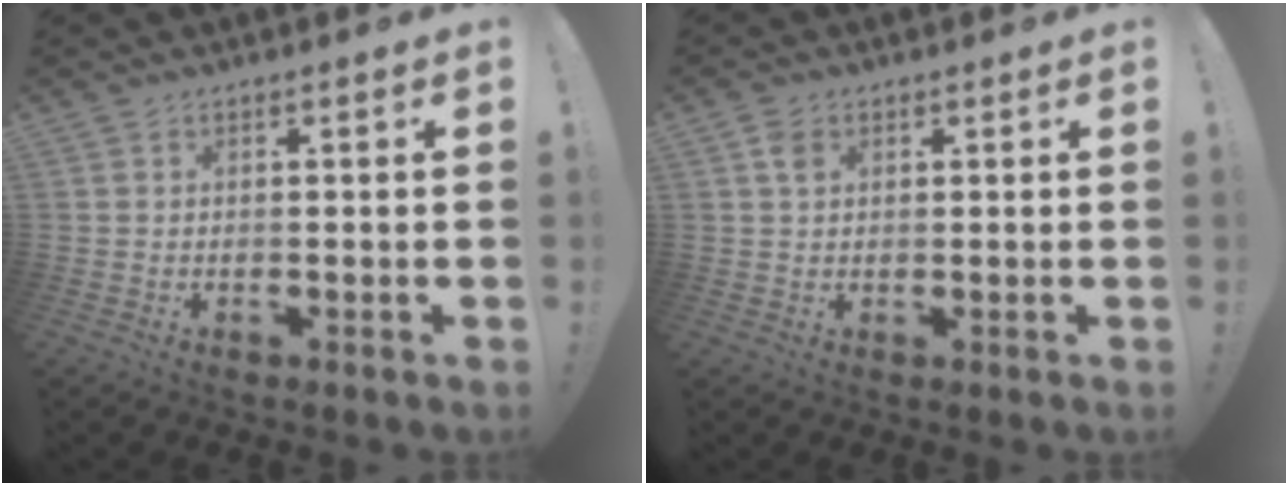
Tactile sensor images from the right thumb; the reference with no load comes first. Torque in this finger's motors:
{"motor_torque": [0.03, -0.02, 0.03, 0.25, 0.00]}